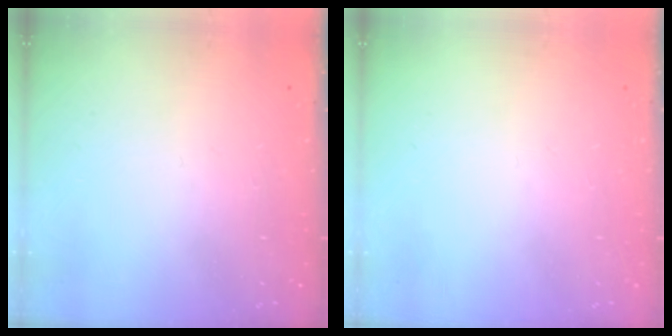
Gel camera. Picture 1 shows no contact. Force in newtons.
{"total": 0.0}